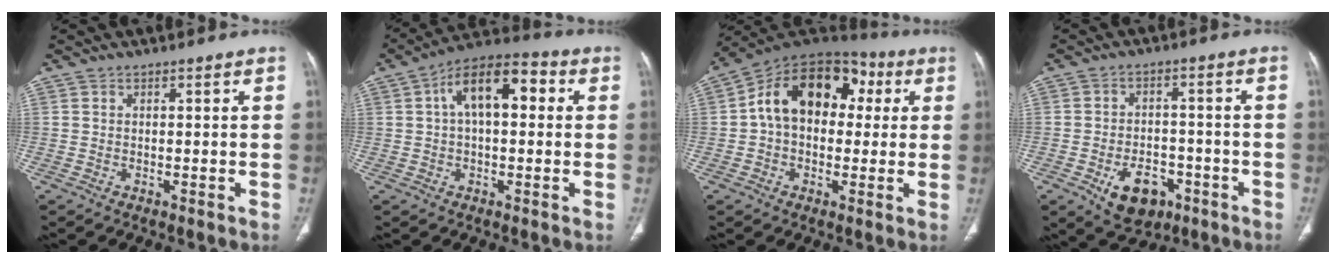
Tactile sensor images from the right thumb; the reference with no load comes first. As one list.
[{"total": 12.7, "force": [2.7, 6.5, 10.5], "torque": [-0.160, 0.036, 0.035]}, {"total": 17.9, "force": [3.0, 12.3, 12.6], "torque": [-0.167, 0.044, 0.036]}, {"total": 9.5, "force": [-4.4, 6.3, 5.6], "torque": [-0.061, 0.025, -0.058]}]